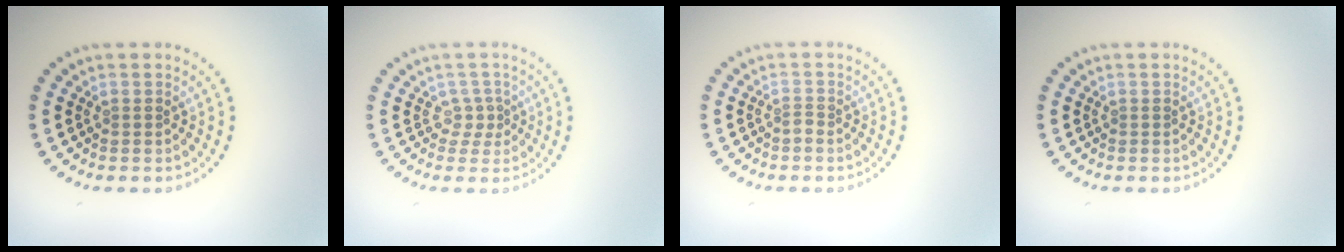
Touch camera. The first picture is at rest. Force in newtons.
{"total": 1.4, "press": 0.8, "slide": 1.1}
{"total": 0.9, "press": 0.5, "slide": 0.7}
{"total": 0.0}